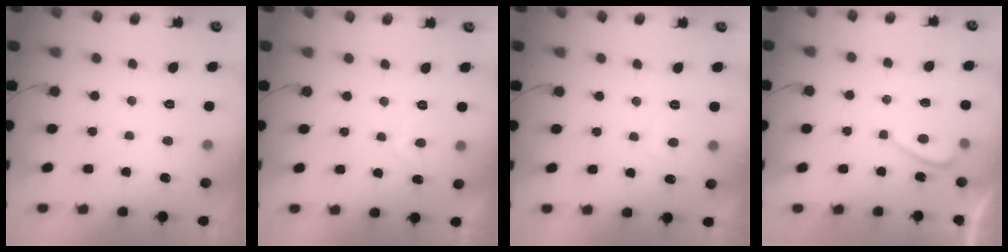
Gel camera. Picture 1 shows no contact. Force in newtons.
{"total": 1.6, "press": 1.4, "slide": 0.7}
{"total": 2.8, "press": 2.7, "slide": 0.8}
{"total": 2.3, "press": 2.2, "slide": 0.8}